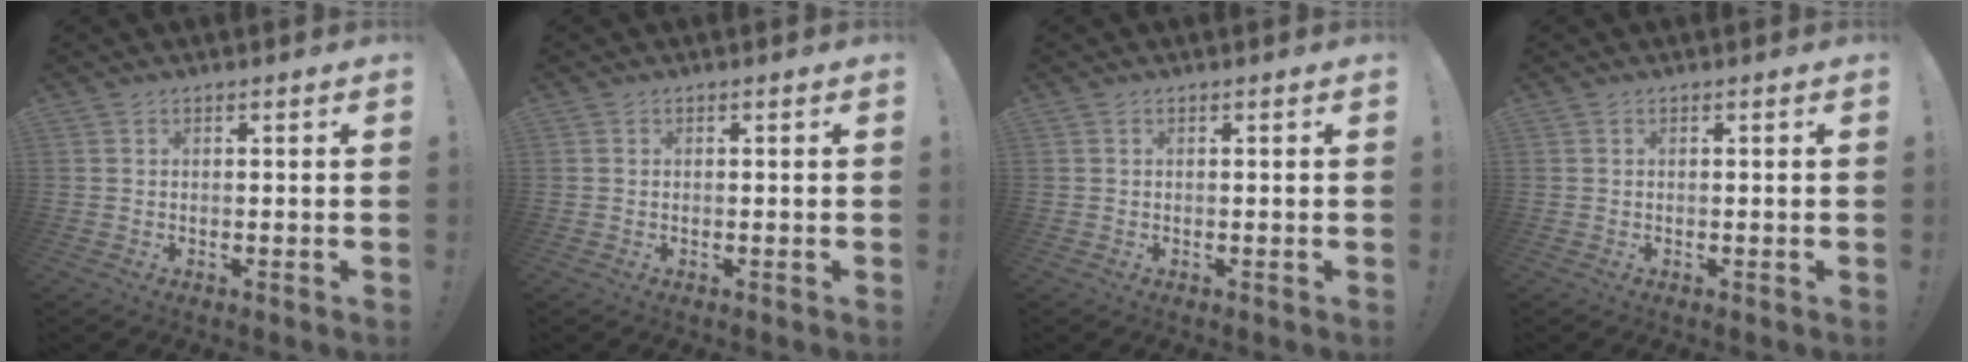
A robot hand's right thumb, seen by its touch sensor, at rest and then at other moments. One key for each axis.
{"total": 0.0}
{"total": 0.0}
{"total": 0.0}